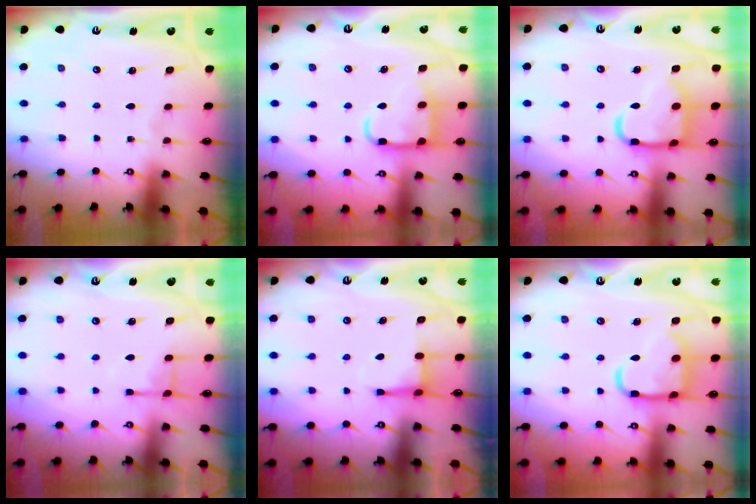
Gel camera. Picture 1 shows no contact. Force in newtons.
{"total": 11.7, "press": 11.6, "slide": 1.5}
{"total": 16.1, "press": 16.0, "slide": 1.3}
{"total": 5.3, "press": 5.2, "slide": 0.8}
{"total": 3.8, "press": 3.7, "slide": 0.5}
{"total": 14.7, "press": 14.6, "slide": 1.4}